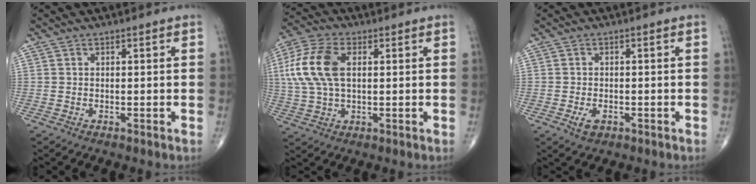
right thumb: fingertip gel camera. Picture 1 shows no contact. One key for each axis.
{"total": 12.8, "fx": 2.3, "fy": 7.1, "fz": 10.5, "tx": -0.238, "ty": 0.014, "tz": 0.042}
{"total": 2.8, "fx": -1.1, "fy": 1.7, "fz": 1.8, "tx": -0.030, "ty": 0.000, "tz": -0.015}